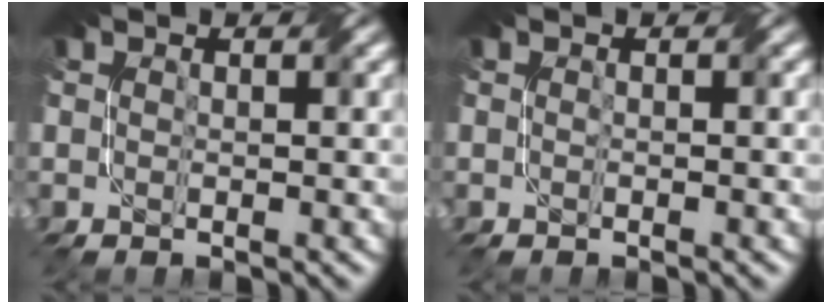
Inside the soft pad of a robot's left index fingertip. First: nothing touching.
{"total": 0.6, "force": [-0.3, 0.0, 0.5], "torque": [-0.010, -0.004, -0.008]}